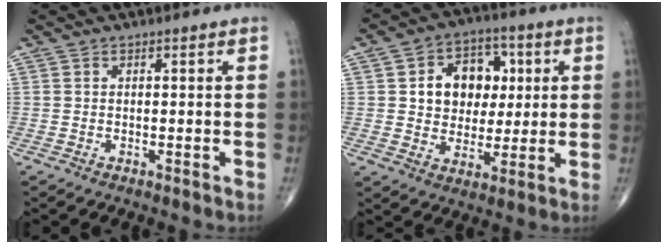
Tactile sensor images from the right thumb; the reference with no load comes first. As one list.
[{"total": 12.5, "force": [2.4, 9.8, 7.4], "torque": [-0.059, 0.007, 0.040]}]